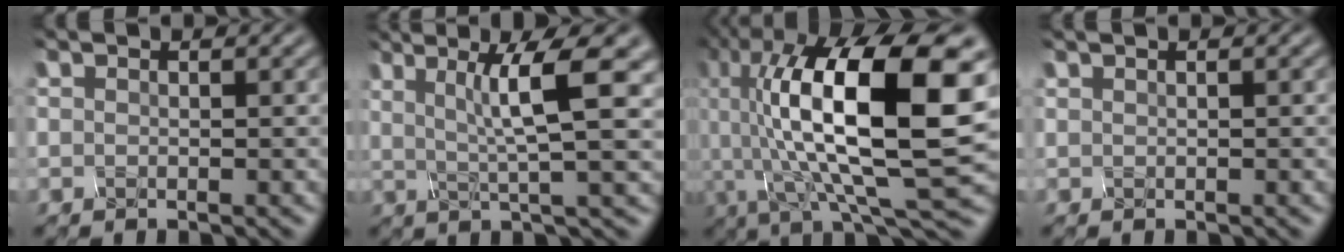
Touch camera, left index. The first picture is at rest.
{"total": 7.6, "force": [1.9, 1.0, 7.3], "torque": [-0.136, 0.011, 0.050]}
{"total": 16.1, "force": [0.4, 6.0, 15.0], "torque": [-0.265, 0.019, 0.007]}
{"total": 0.9, "force": [0.5, 0.4, 0.6], "torque": [0.000, 0.006, -0.002]}